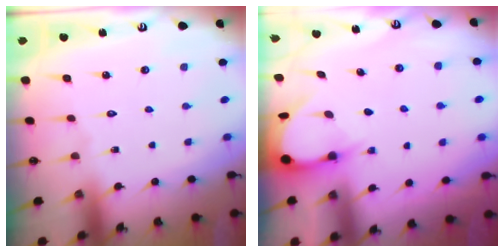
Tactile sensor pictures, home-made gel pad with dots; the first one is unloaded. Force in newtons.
{"total": 3.3, "press": 3.3, "slide": 0.4}